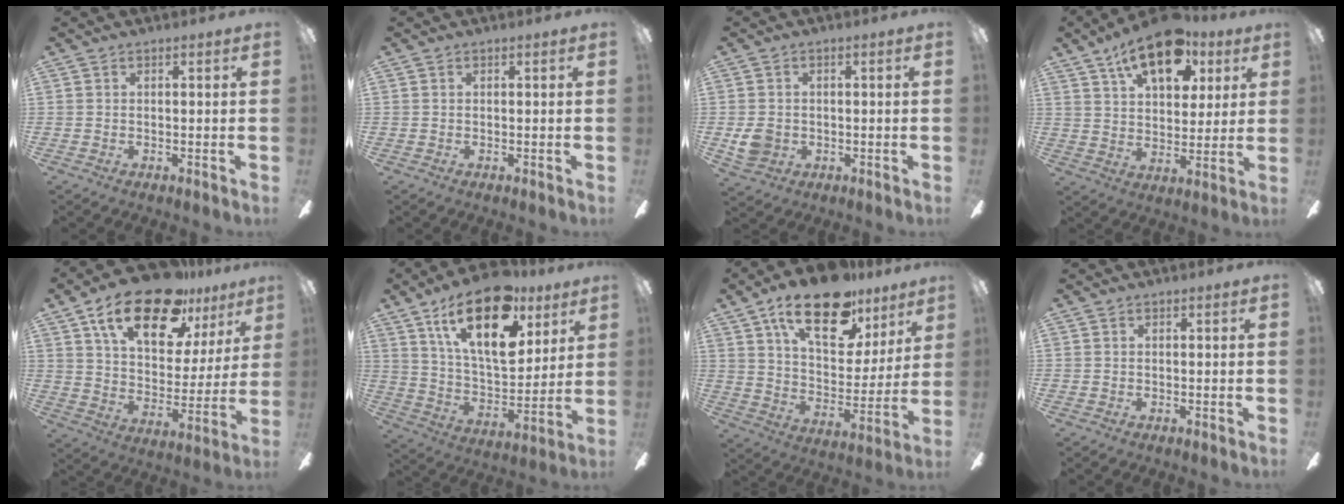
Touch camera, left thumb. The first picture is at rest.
{"total": 0.0}
{"total": 4.9, "force": [-0.5, 4.3, 2.3], "torque": [-0.032, 0.004, -0.008]}
{"total": 17.0, "force": [10.1, 8.5, 10.6], "torque": [-0.152, -0.039, 0.171]}
{"total": 21.7, "force": [13.6, 9.9, 13.7], "torque": [-0.224, -0.069, 0.234]}
{"total": 23.8, "force": [13.4, 11.1, 16.2], "torque": [-0.263, -0.061, 0.227]}
{"total": 22.5, "force": [14.1, 10.1, 14.3], "torque": [-0.224, -0.070, 0.242]}
{"total": 0.0}